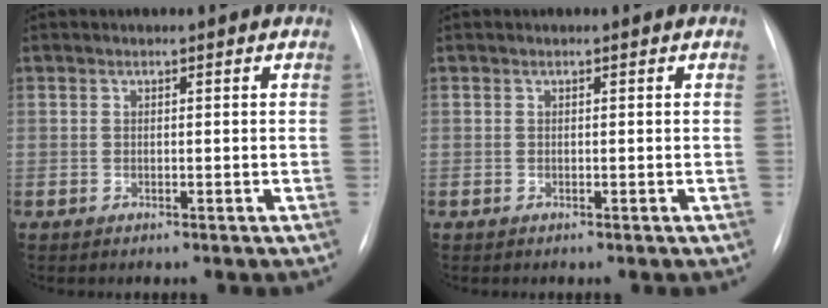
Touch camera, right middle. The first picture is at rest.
{"total": 0.0}